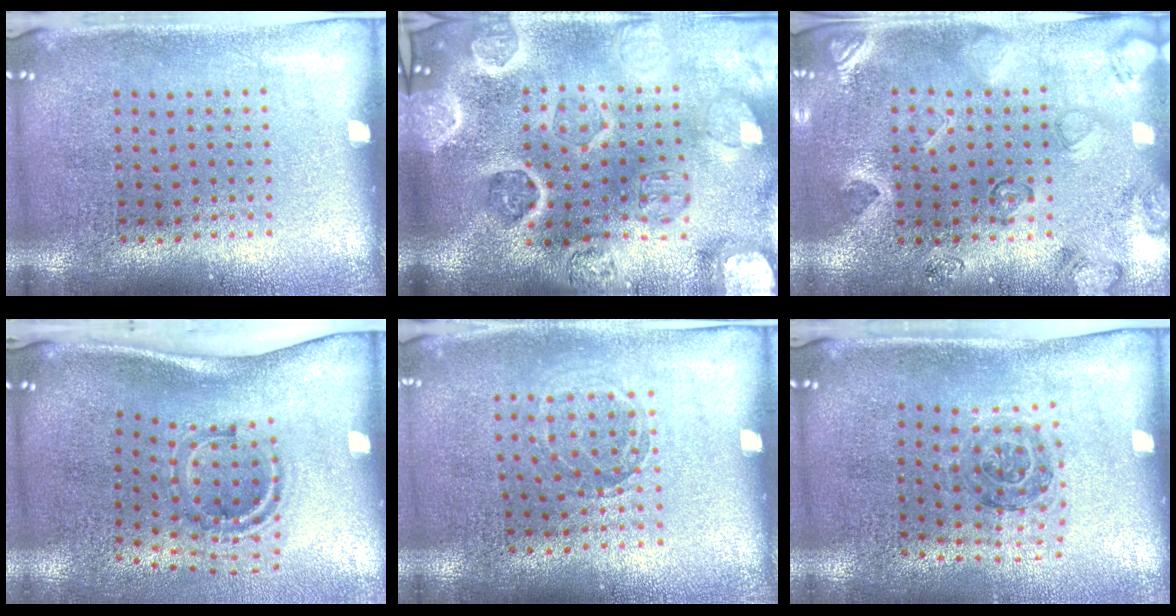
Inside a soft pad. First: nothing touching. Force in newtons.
{"total": 5.3, "press": 4.6, "slide": 2.7}
{"total": 2.3, "press": 1.9, "slide": 1.3}
{"total": 1.7, "press": 1.1, "slide": 1.3}
{"total": 0.8, "press": 0.8, "slide": 0.1}
{"total": 1.1, "press": 1.0, "slide": 0.3}